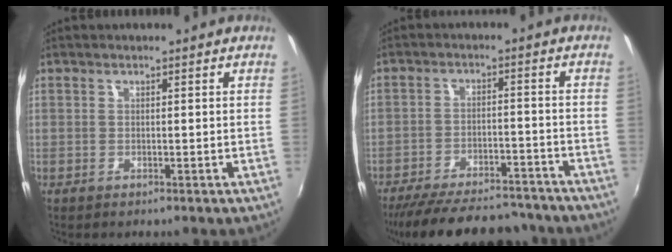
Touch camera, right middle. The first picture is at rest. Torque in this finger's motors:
{"motor_torque": [1.08, -1.06, 0.75, 0.21]}